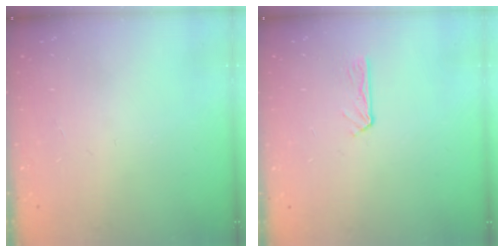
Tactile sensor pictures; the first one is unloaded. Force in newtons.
{"total": 2.7, "press": 2.7, "slide": 0.2}